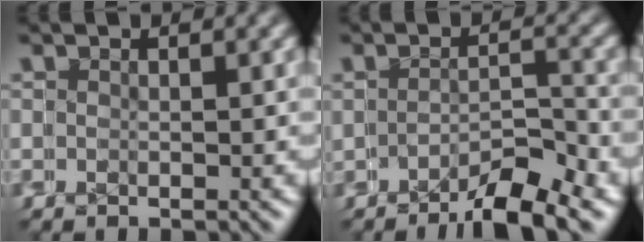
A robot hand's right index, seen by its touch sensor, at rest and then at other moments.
{"total": 3.8, "force": [-3.6, 0.0, 1.2], "torque": [0.017, 0.012, -0.064]}